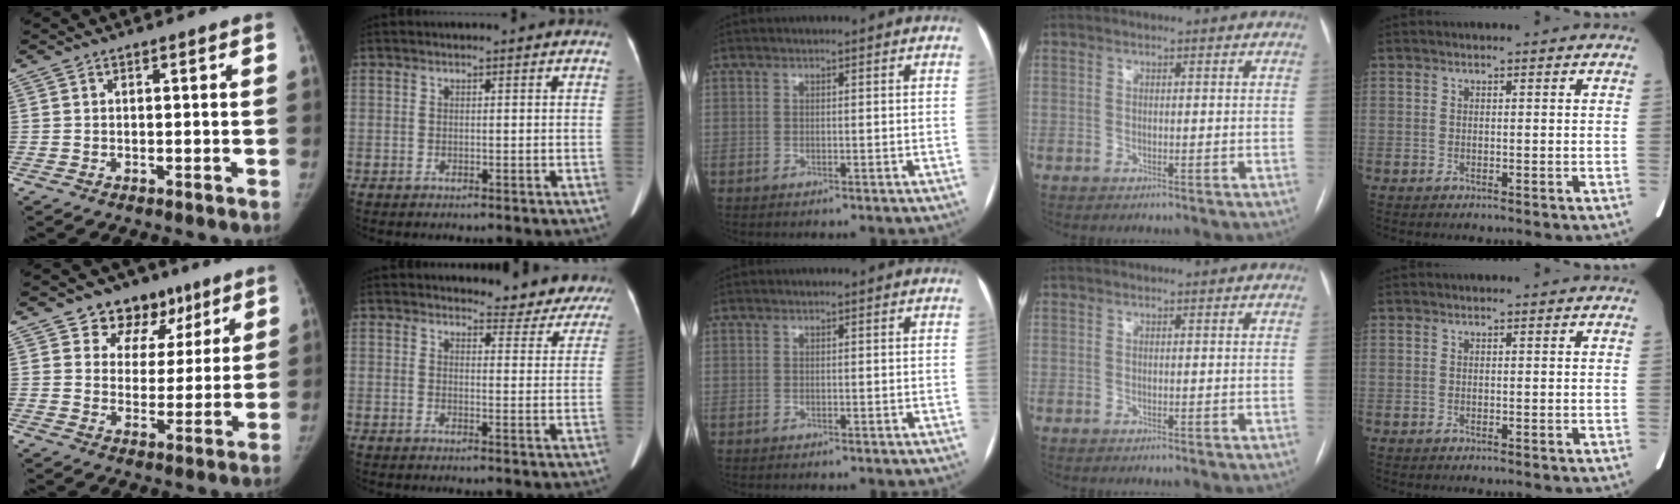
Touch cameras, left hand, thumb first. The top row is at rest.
{"thumb": {"total": 11.2, "force": [6.8, 8.4, 3.2], "torque": [0.008, -0.017, 0.101]}, "index": {"total": 10.0, "force": [9.6, 2.6, 0.3], "torque": [0.029, -0.032, 0.081]}}